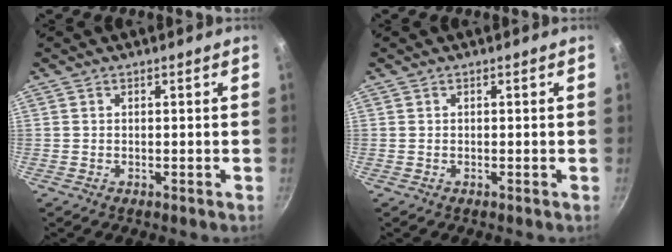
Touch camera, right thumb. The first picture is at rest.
{"total": 0.0}